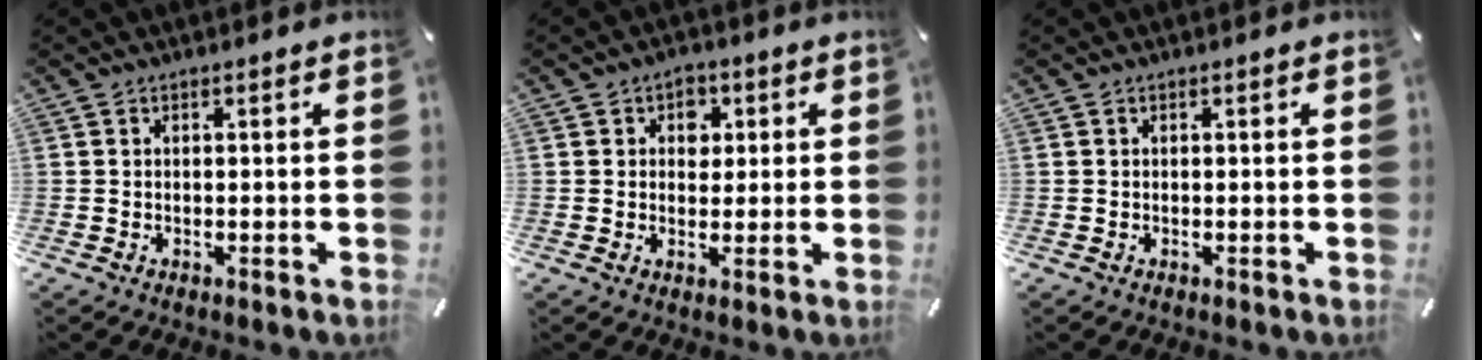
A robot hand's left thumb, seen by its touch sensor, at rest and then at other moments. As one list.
[{"total": 4.6, "force": [1.3, 3.9, 2.1], "torque": [-0.009, -0.007, 0.014]}, {"total": 0.0}]